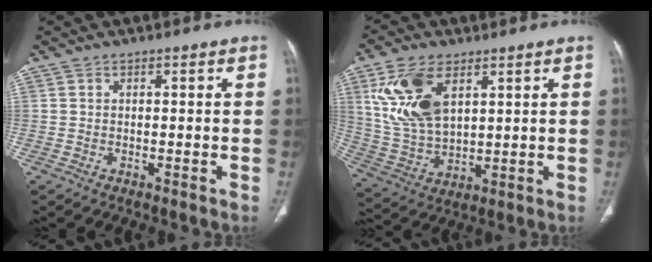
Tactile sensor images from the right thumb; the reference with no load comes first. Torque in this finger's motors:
{"motor_torque": [1.00, 2.90, 1.42, 0.66, 0.20]}